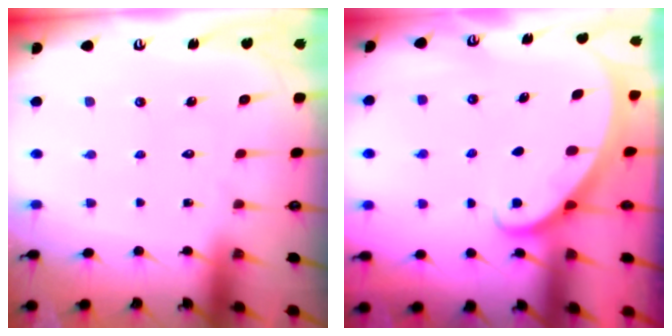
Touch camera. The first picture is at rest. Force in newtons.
{"total": 1.8, "press": 1.8, "slide": 0.0}